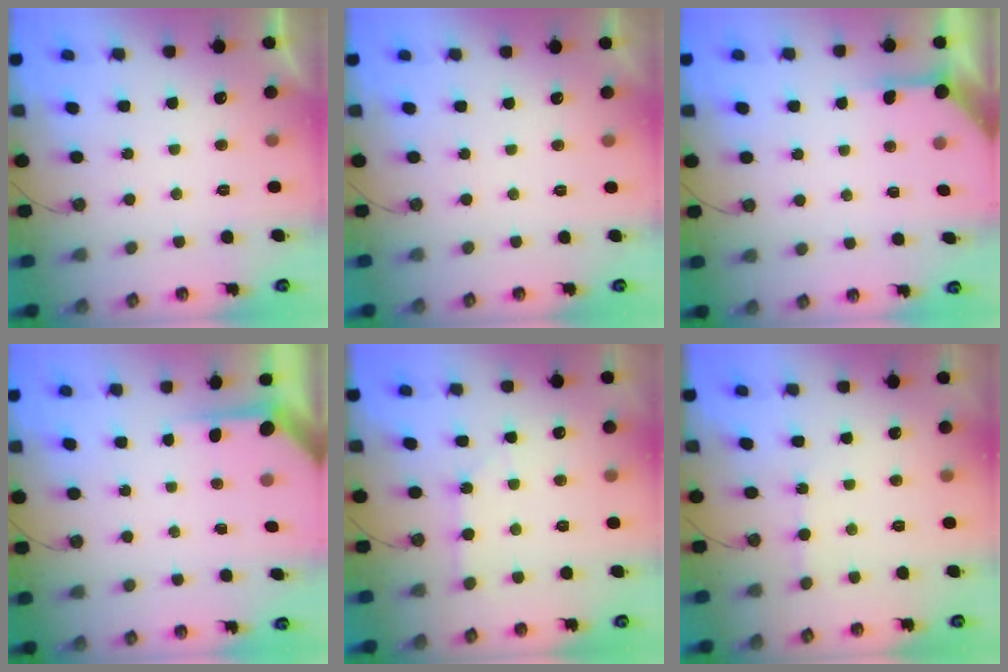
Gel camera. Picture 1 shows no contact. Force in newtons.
{"total": 0.0}
{"total": 4.2, "press": 4.2, "slide": 0.4}
{"total": 3.6, "press": 3.6, "slide": 0.4}
{"total": 2.6, "press": 2.6, "slide": 0.3}
{"total": 3.6, "press": 3.5, "slide": 0.4}